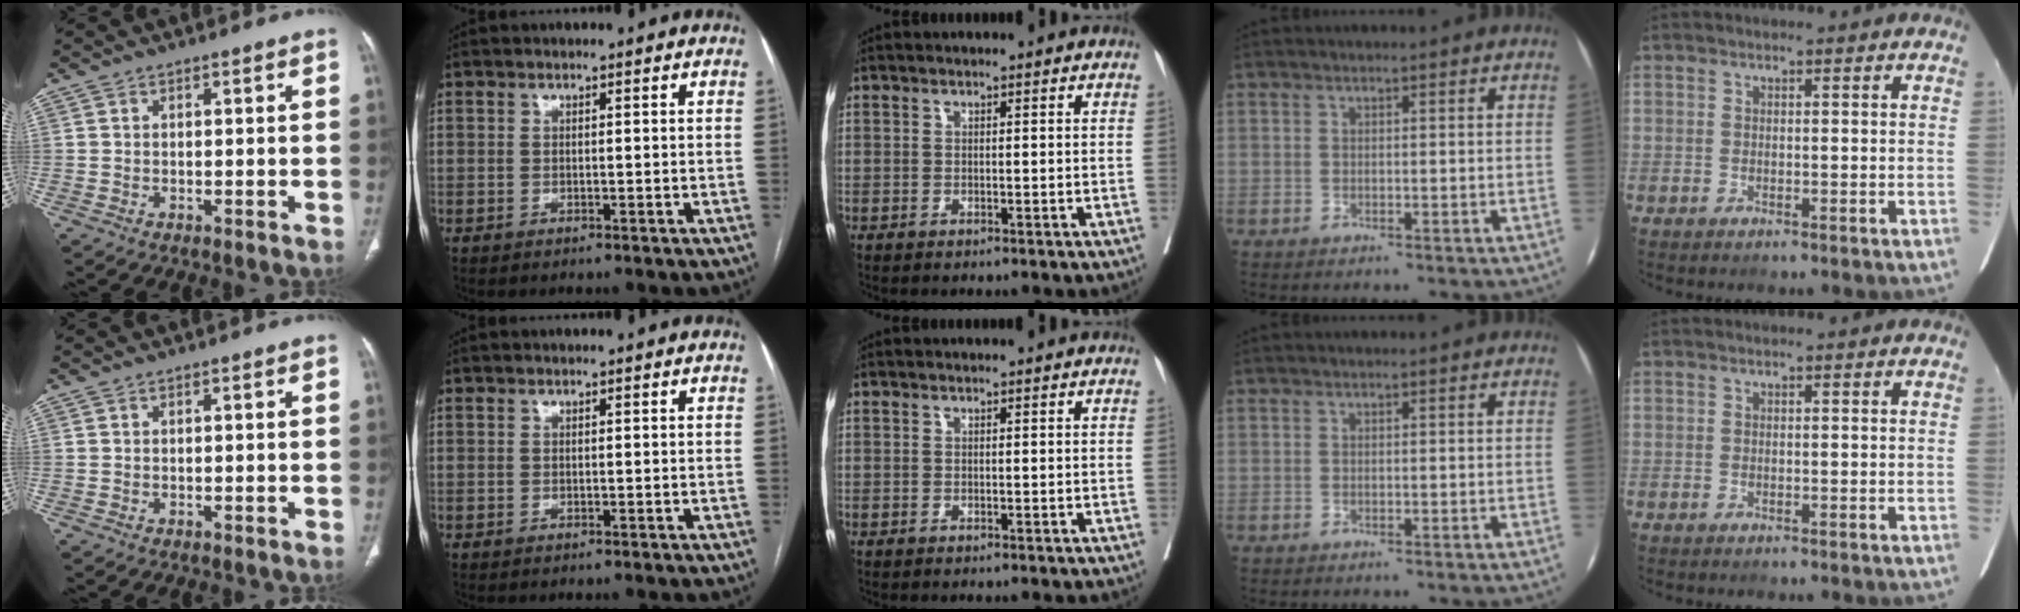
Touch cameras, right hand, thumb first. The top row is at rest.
{}